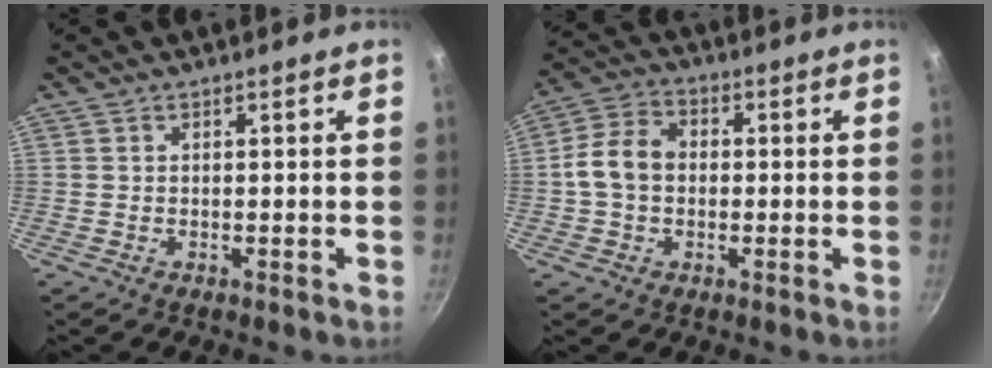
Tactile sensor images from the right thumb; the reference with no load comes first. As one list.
[{"total": 8.1, "force": [-0.3, 6.1, 5.3], "torque": [-0.084, 0.023, -0.020]}]